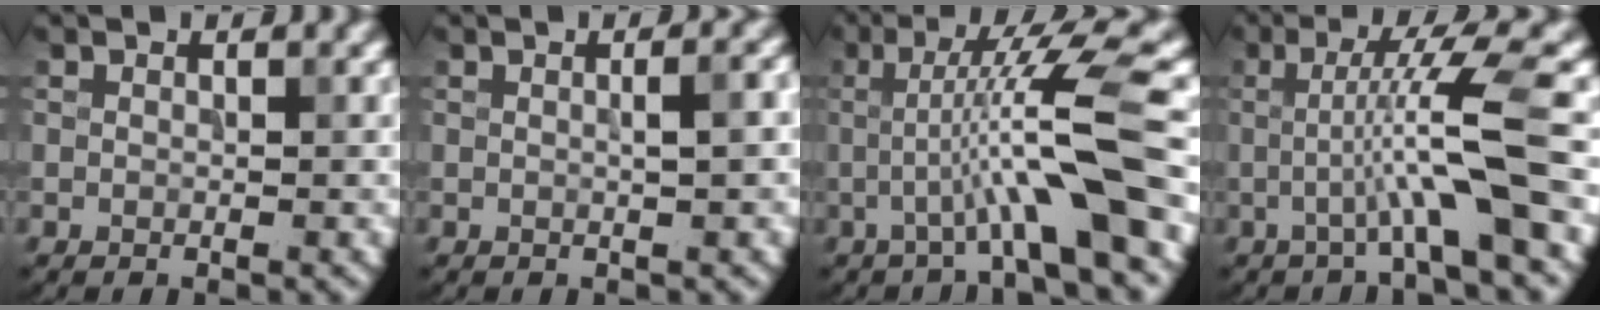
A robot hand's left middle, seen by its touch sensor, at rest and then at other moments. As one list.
[{"total": 2.5, "force": [0.2, 0.8, 2.4], "torque": [-0.023, 0.010, 0.002]}, {"total": 7.9, "force": [-1.5, 0.6, 7.7], "torque": [-0.126, 0.013, -0.023]}, {"total": 6.3, "force": [-1.2, 0.3, 6.2], "torque": [-0.103, 0.017, -0.026]}]